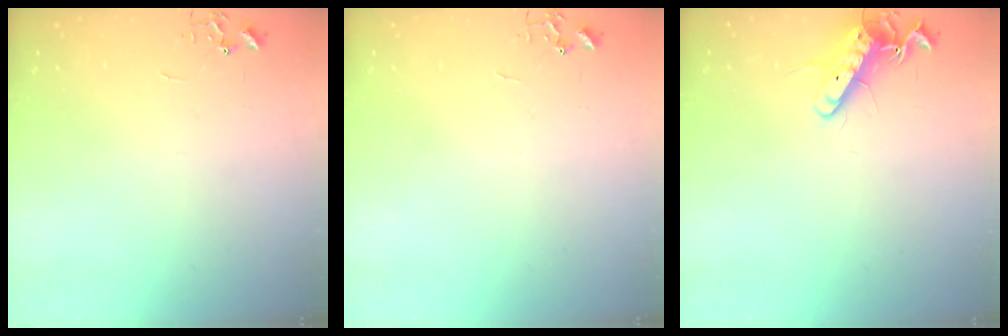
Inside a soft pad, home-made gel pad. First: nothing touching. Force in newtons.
{"total": 0.0}
{"total": 12.5, "press": 12.4, "slide": 1.0}